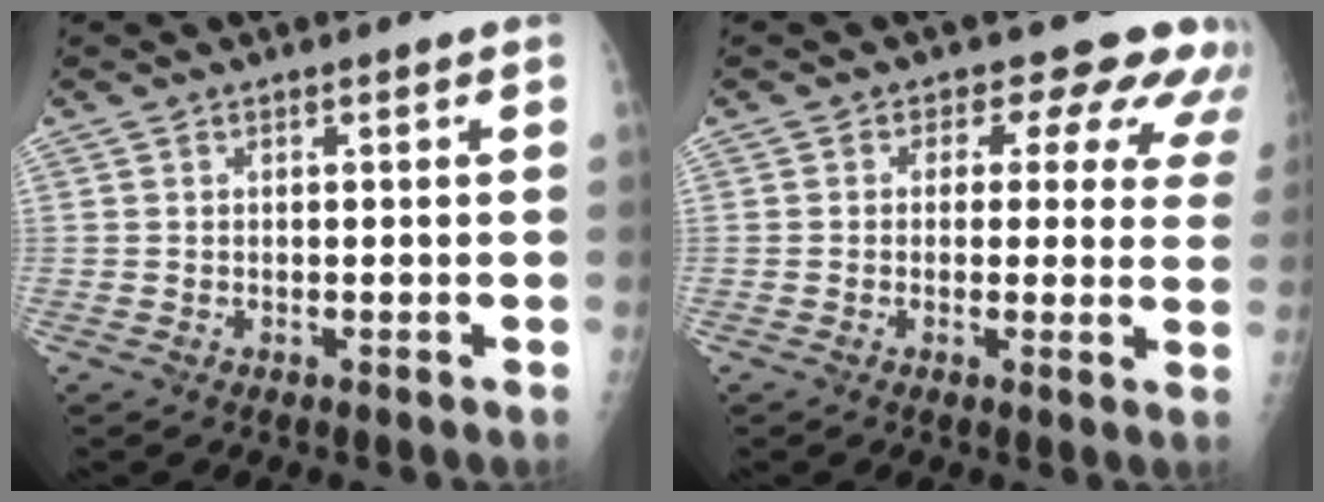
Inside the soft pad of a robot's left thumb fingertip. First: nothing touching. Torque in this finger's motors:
{"motor_torque": [-0.06, 0.23, 0.08, 0.11, 0.03]}